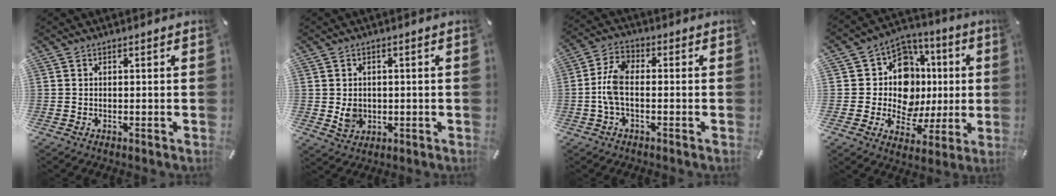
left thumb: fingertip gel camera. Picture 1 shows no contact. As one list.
[{"total": 4.4, "force": [-0.3, 3.9, 2.1], "torque": [-0.027, -0.009, -0.009]}, {"total": 7.2, "force": [-1.4, 3.7, 6.0], "torque": [-0.134, 0.004, -0.029]}, {"total": 14.5, "force": [0.5, 13.0, 6.4], "torque": [-0.105, -0.022, 0.020]}]